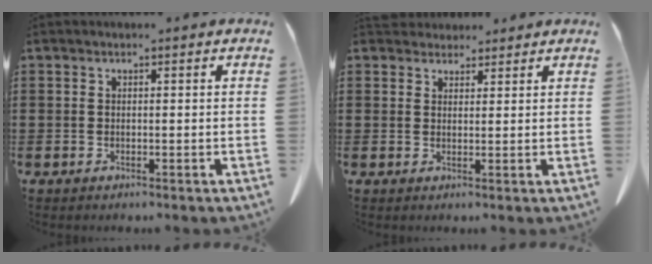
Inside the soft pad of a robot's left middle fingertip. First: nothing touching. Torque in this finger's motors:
{"motor_torque": [0.20, -0.20, 0.03, 0.02]}